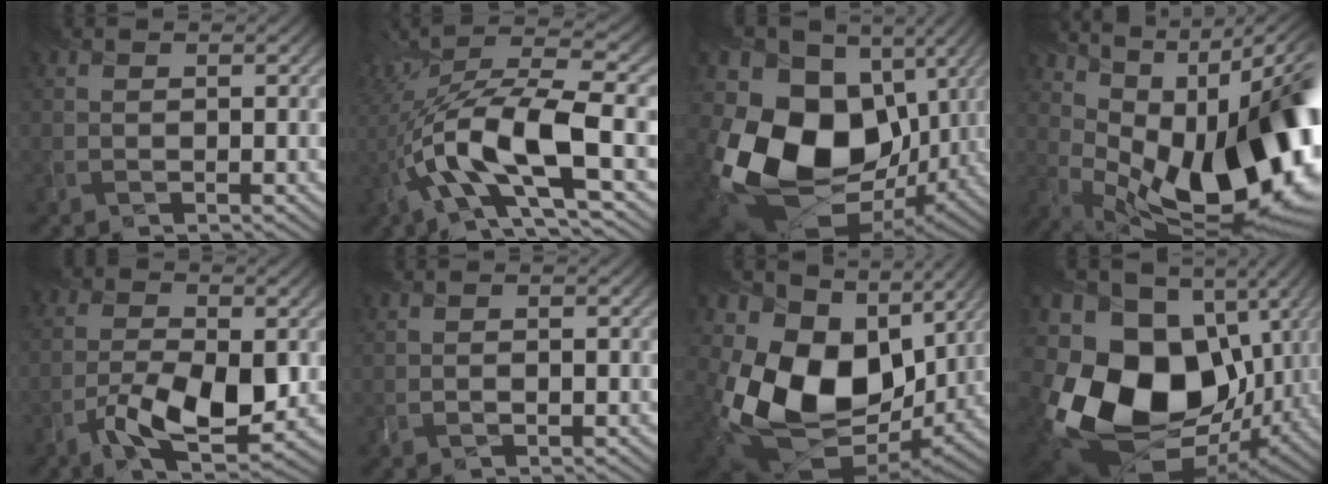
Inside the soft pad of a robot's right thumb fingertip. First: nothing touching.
{"total": 12.8, "force": [-3.0, 3.9, 11.9], "torque": [-0.227, 0.007, -0.048]}
{"total": 19.0, "force": [-0.2, 14.5, 12.3], "torque": [-0.284, -0.038, 0.020]}
{"total": 19.4, "force": [2.0, 10.3, 16.3], "torque": [-0.189, -0.017, 0.060]}
{"total": 8.1, "force": [-2.9, 3.4, 6.8], "torque": [-0.123, -0.009, -0.045]}
{"total": 0.0}
{"total": 18.0, "force": [2.4, 13.3, 11.8], "torque": [-0.256, -0.040, 0.072]}
{"total": 20.5, "force": [-2.2, 15.4, 13.4], "torque": [-0.325, -0.050, -0.011]}